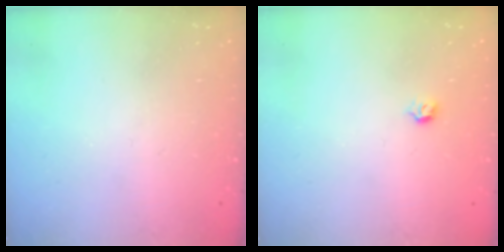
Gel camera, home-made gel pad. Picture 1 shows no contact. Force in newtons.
{"total": 2.8, "press": 2.7, "slide": 0.8}